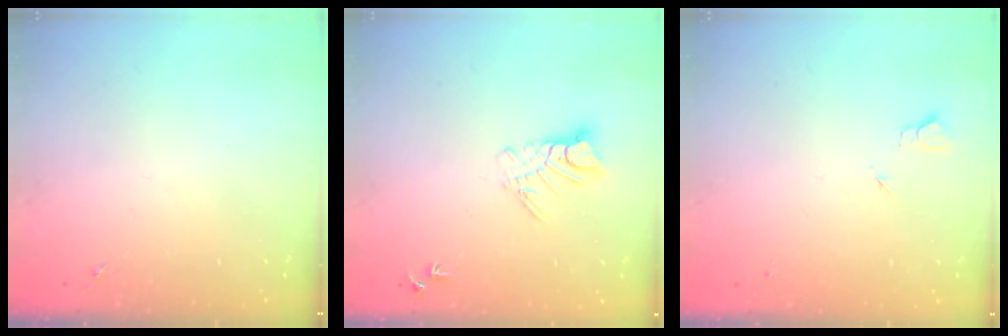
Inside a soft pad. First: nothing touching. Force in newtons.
{"total": 7.6, "press": 7.5, "slide": 0.7}
{"total": 2.7, "press": 2.6, "slide": 0.3}